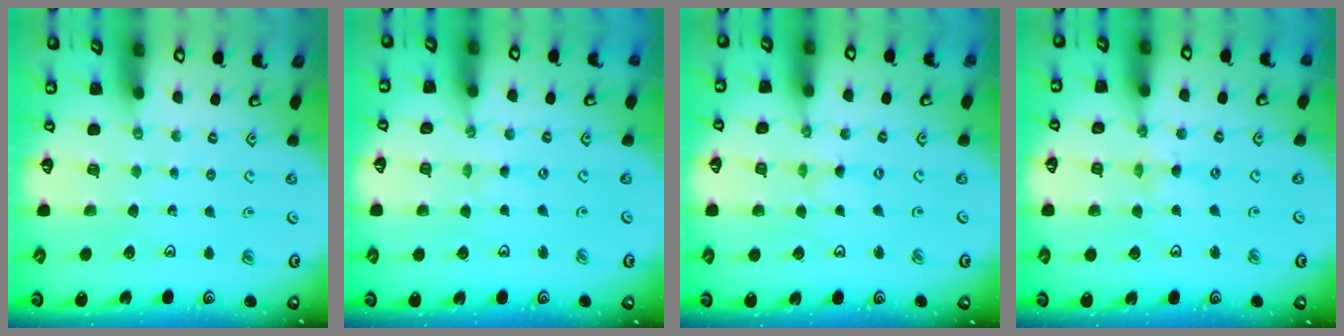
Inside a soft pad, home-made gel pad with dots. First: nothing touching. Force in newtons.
{"total": 0.7, "press": 0.6, "slide": 0.1}
{"total": 0.0}
{"total": 2.1, "press": 2.1, "slide": 0.4}